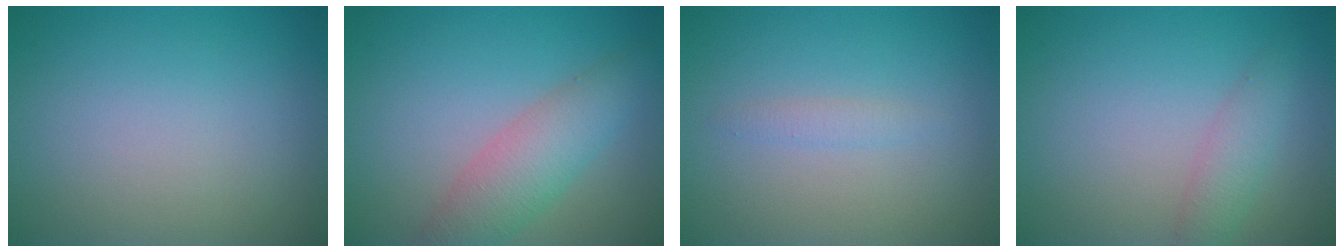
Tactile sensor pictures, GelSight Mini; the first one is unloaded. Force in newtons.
{"total": 4.5, "press": 4.5, "slide": 0.1}
{"total": 0.9, "press": 0.9, "slide": 0.2}
{"total": 2.2, "press": 2.2, "slide": 0.1}